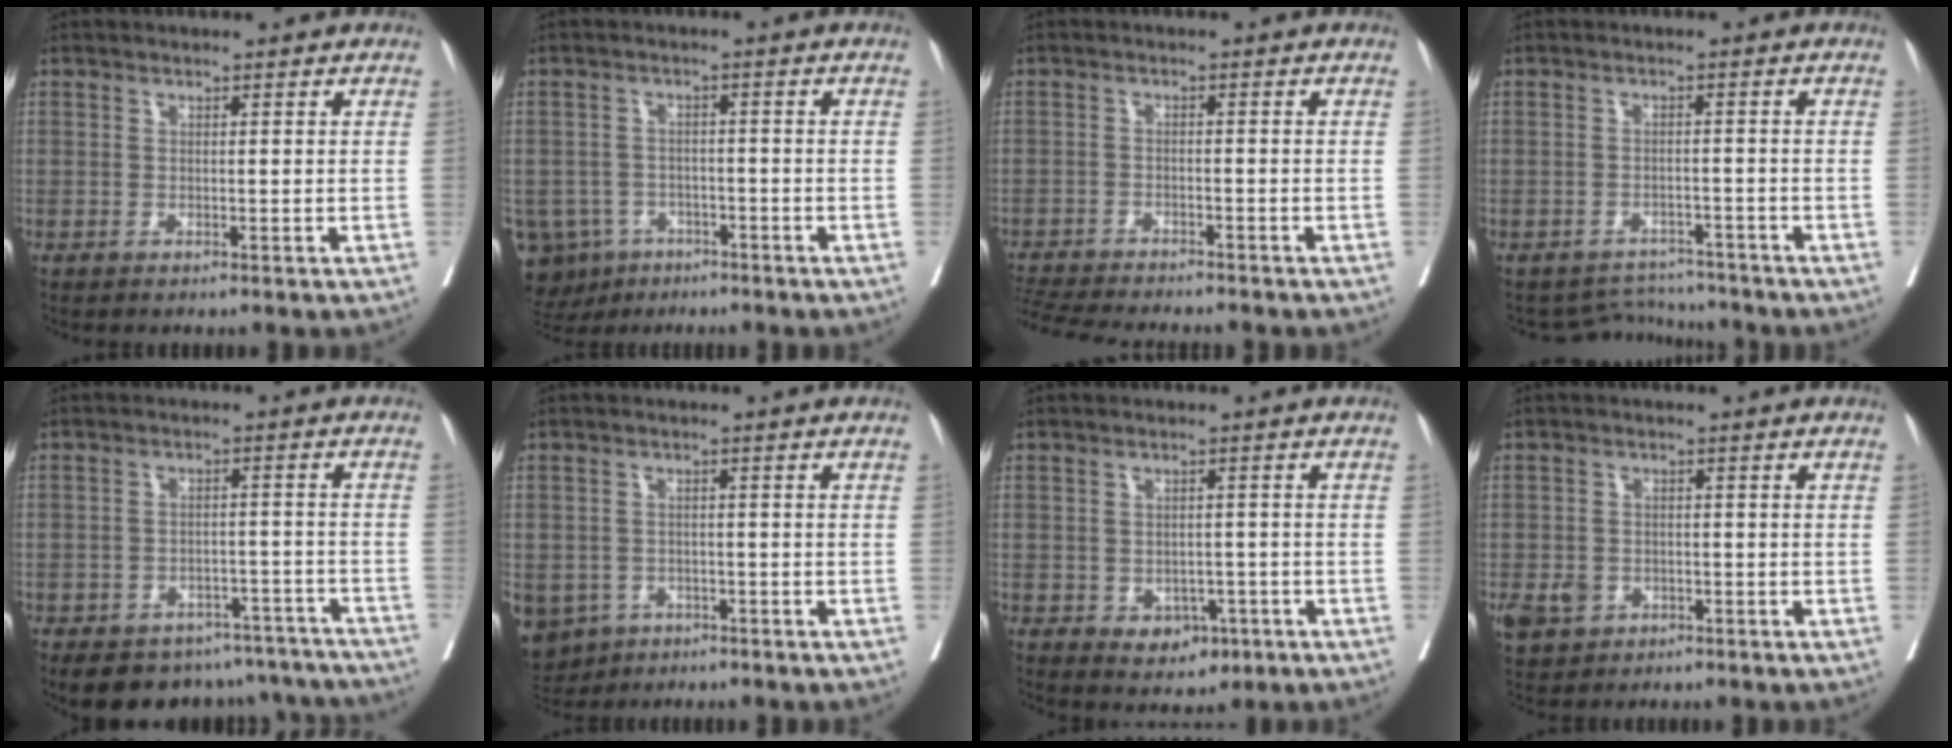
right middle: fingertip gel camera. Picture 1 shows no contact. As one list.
[{"total": 9.1, "force": [-5.2, 7.2, 2.2], "torque": [-0.058, -0.001, -0.073]}, {"total": 11.6, "force": [-10.7, 1.3, 4.4], "torque": [-0.074, -0.012, -0.160]}, {"total": 4.4, "force": [-4.0, 0.5, -1.6], "torque": [0.023, 0.013, -0.057]}, {"total": 16.2, "force": [-13.8, 7.3, 4.2], "torque": [-0.061, 0.020, -0.160]}, {"total": 9.8, "force": [-5.3, 7.7, 2.8], "torque": [-0.083, -0.005, -0.072]}, {"total": 4.3, "force": [-1.8, 3.1, 2.4], "torque": [-0.023, 0.003, -0.013]}, {"total": 5.6, "force": [-2.5, 4.7, 1.9], "torque": [-0.040, 0.001, -0.032]}]